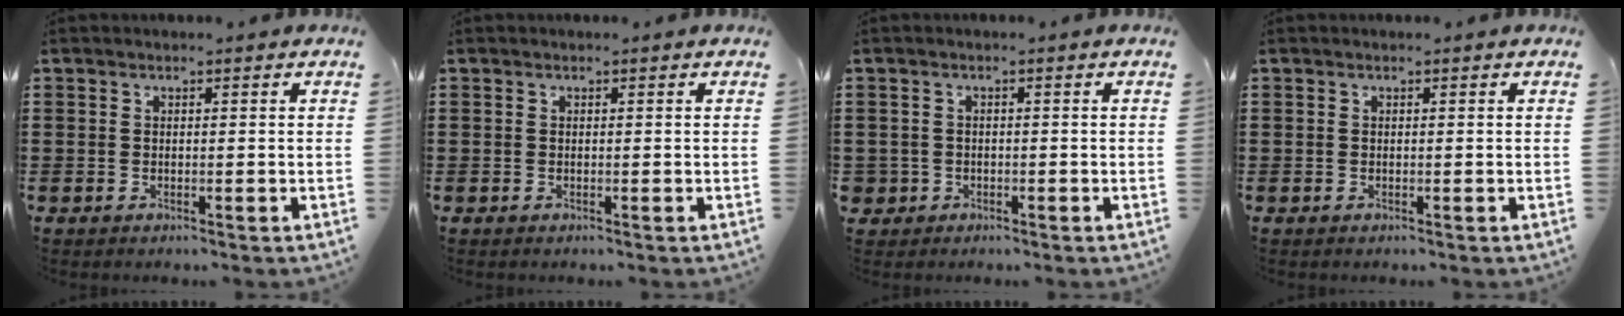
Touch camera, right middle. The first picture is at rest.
{"total": 0.0}
{"total": 1.5, "force": [-0.7, 1.3, -0.1], "torque": [-0.004, 0.002, -0.017]}
{"total": 0.0}